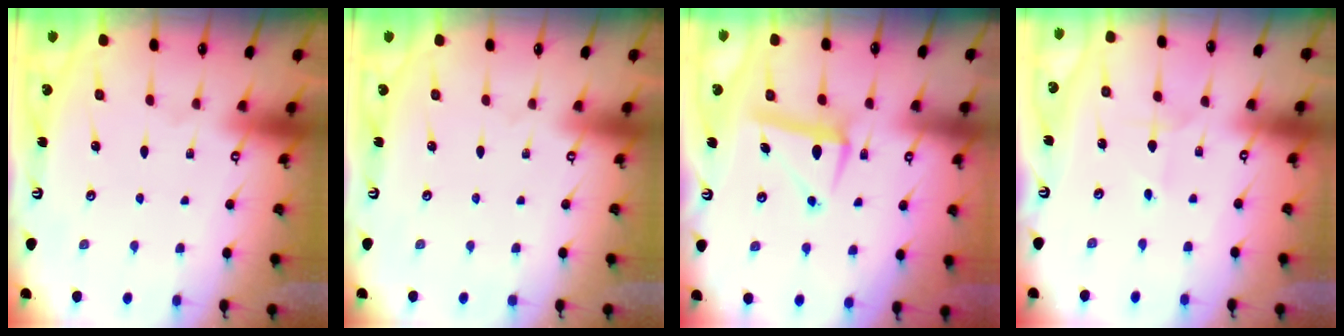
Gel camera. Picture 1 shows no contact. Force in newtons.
{"total": 0.0}
{"total": 7.8, "press": 7.7, "slide": 1.4}
{"total": 1.4, "press": 1.4, "slide": 0.1}